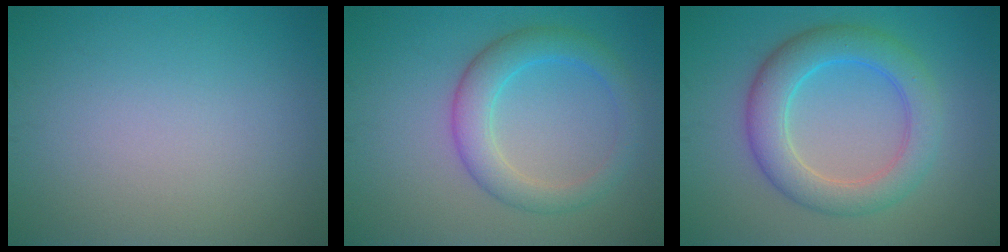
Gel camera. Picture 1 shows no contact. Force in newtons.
{"total": 4.3, "press": 4.3, "slide": 0.1}
{"total": 5.9, "press": 5.9, "slide": 0.1}